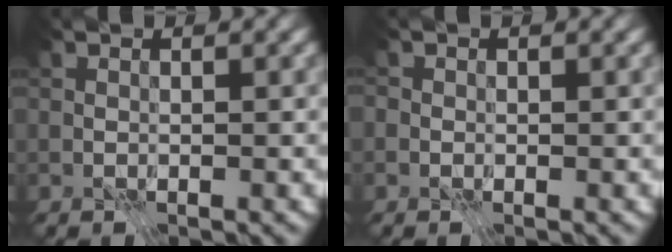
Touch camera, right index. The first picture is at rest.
{"total": 1.0, "force": [-0.3, 1.0, 0.2], "torque": [0.000, -0.001, -0.010]}